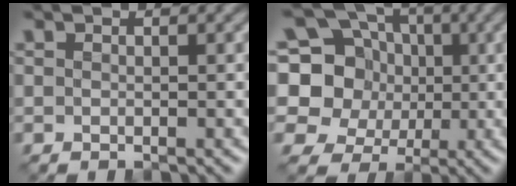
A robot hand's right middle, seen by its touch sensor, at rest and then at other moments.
{"total": 10.1, "force": [1.9, 8.9, 4.2], "torque": [-0.113, 0.037, 0.003]}